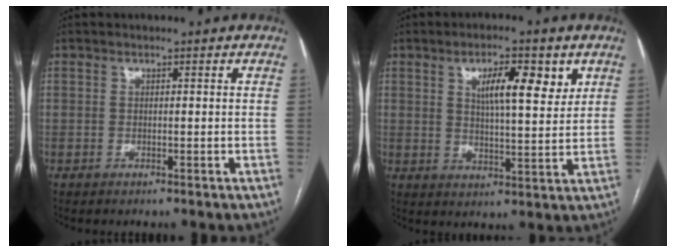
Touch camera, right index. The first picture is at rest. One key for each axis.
{"total": 8.2, "fx": 3.6, "fy": 2.2, "fz": 7.1, "tx": -0.115, "ty": 0.005, "tz": 0.058}